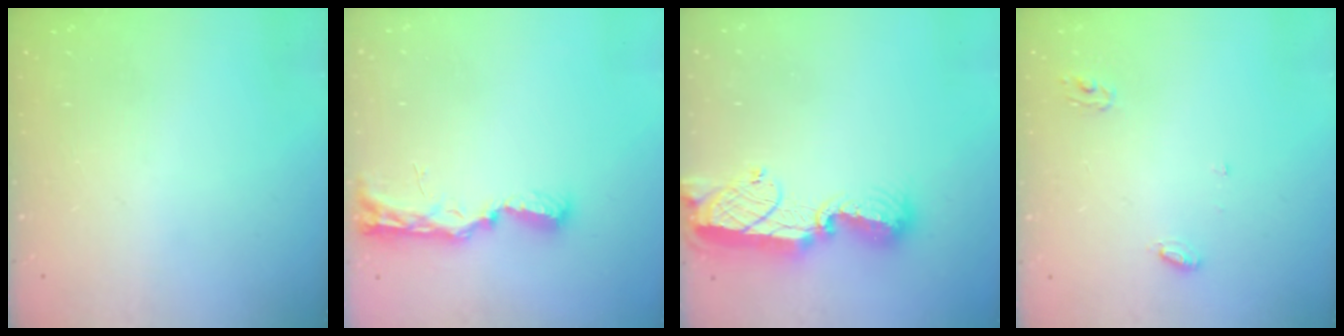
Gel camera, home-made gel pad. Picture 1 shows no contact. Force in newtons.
{"total": 11.2, "press": 9.8, "slide": 5.4}
{"total": 12.4, "press": 12.4, "slide": 1.0}
{"total": 4.9, "press": 4.9, "slide": 0.3}